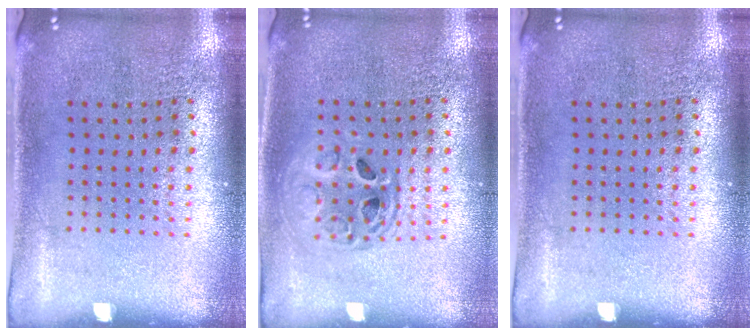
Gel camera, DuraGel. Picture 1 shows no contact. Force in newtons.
{"total": 1.5, "press": 1.3, "slide": 0.7}
{"total": 0.0}